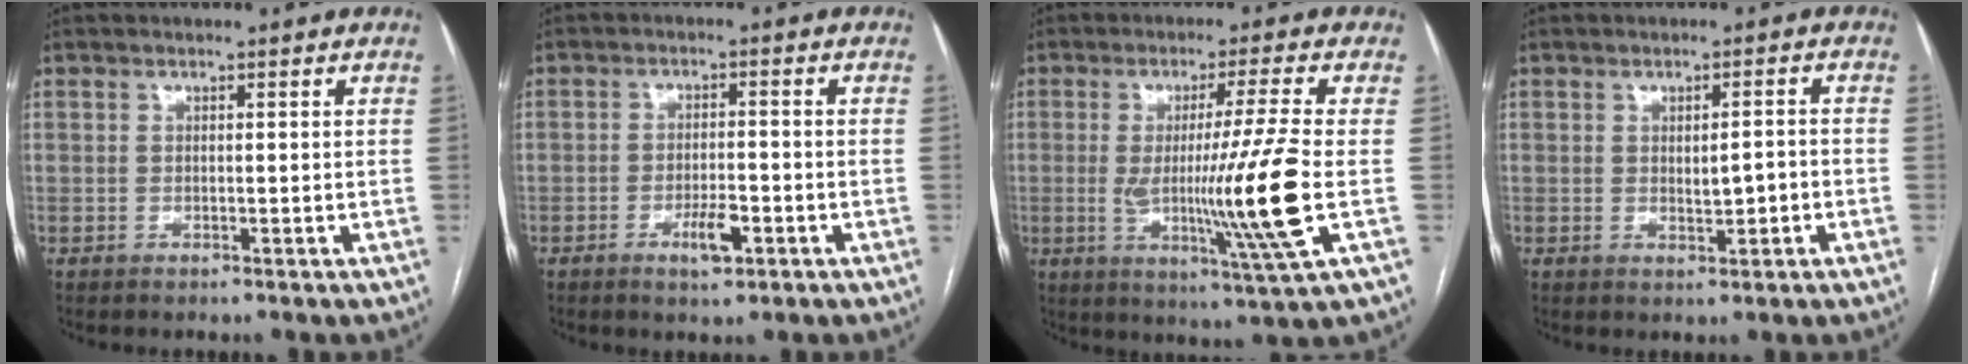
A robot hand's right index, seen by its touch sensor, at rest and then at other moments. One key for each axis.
{"total": 4.3, "fx": -2.0, "fy": 1.1, "fz": 3.6, "tx": -0.066, "ty": 0.000, "tz": -0.032}
{"total": 13.2, "fx": -1.5, "fy": -2.5, "fz": 12.8, "tx": -0.230, "ty": -0.033, "tz": -0.023}
{"total": 3.1, "fx": -0.5, "fy": 0.9, "fz": 2.9, "tx": -0.048, "ty": 0.000, "tz": -0.002}